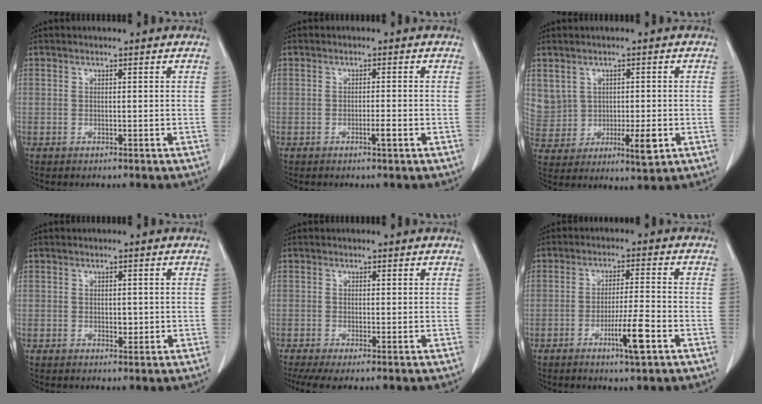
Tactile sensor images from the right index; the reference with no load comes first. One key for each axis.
{"total": 1.8, "fx": -0.7, "fy": 0.0, "fz": 1.6, "tx": -0.027, "ty": -0.002, "tz": -0.013}
{"total": 9.3, "fx": 0.6, "fy": 6.1, "fz": 7.0, "tx": -0.138, "ty": 0.001, "tz": 0.033}
{"total": 1.8, "fx": -0.1, "fy": 1.1, "fz": 1.4, "tx": -0.018, "ty": -0.001, "tz": 0.002}
{"total": 4.0, "fx": -2.0, "fy": 1.2, "fz": 3.3, "tx": -0.059, "ty": -0.012, "tz": -0.036}
{"total": 6.9, "fx": -3.1, "fy": 0.0, "fz": 6.2, "tx": -0.106, "ty": -0.010, "tz": -0.054}